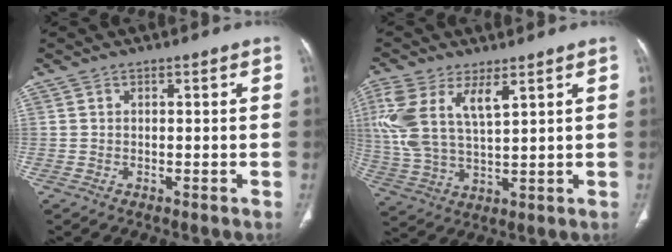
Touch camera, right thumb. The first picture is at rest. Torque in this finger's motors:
{"motor_torque": [1.02, 0.85, 1.58, 0.49, 0.18]}